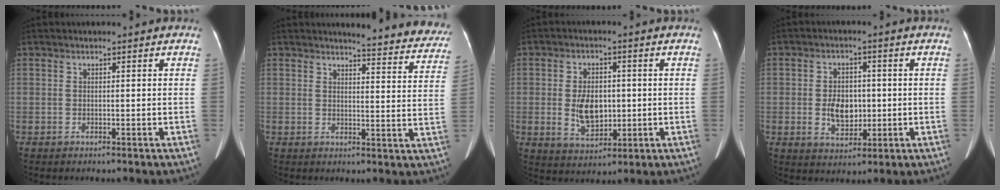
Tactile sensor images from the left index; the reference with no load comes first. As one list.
[{"total": 14.8, "force": [14.3, 1.7, 3.5], "torque": [-0.012, -0.074, 0.133]}, {"total": 6.9, "force": [-0.3, 4.2, 5.4], "torque": [-0.107, 0.002, 0.005]}, {"total": 5.8, "force": [-0.5, 3.9, 4.2], "torque": [-0.079, 0.005, -0.001]}]